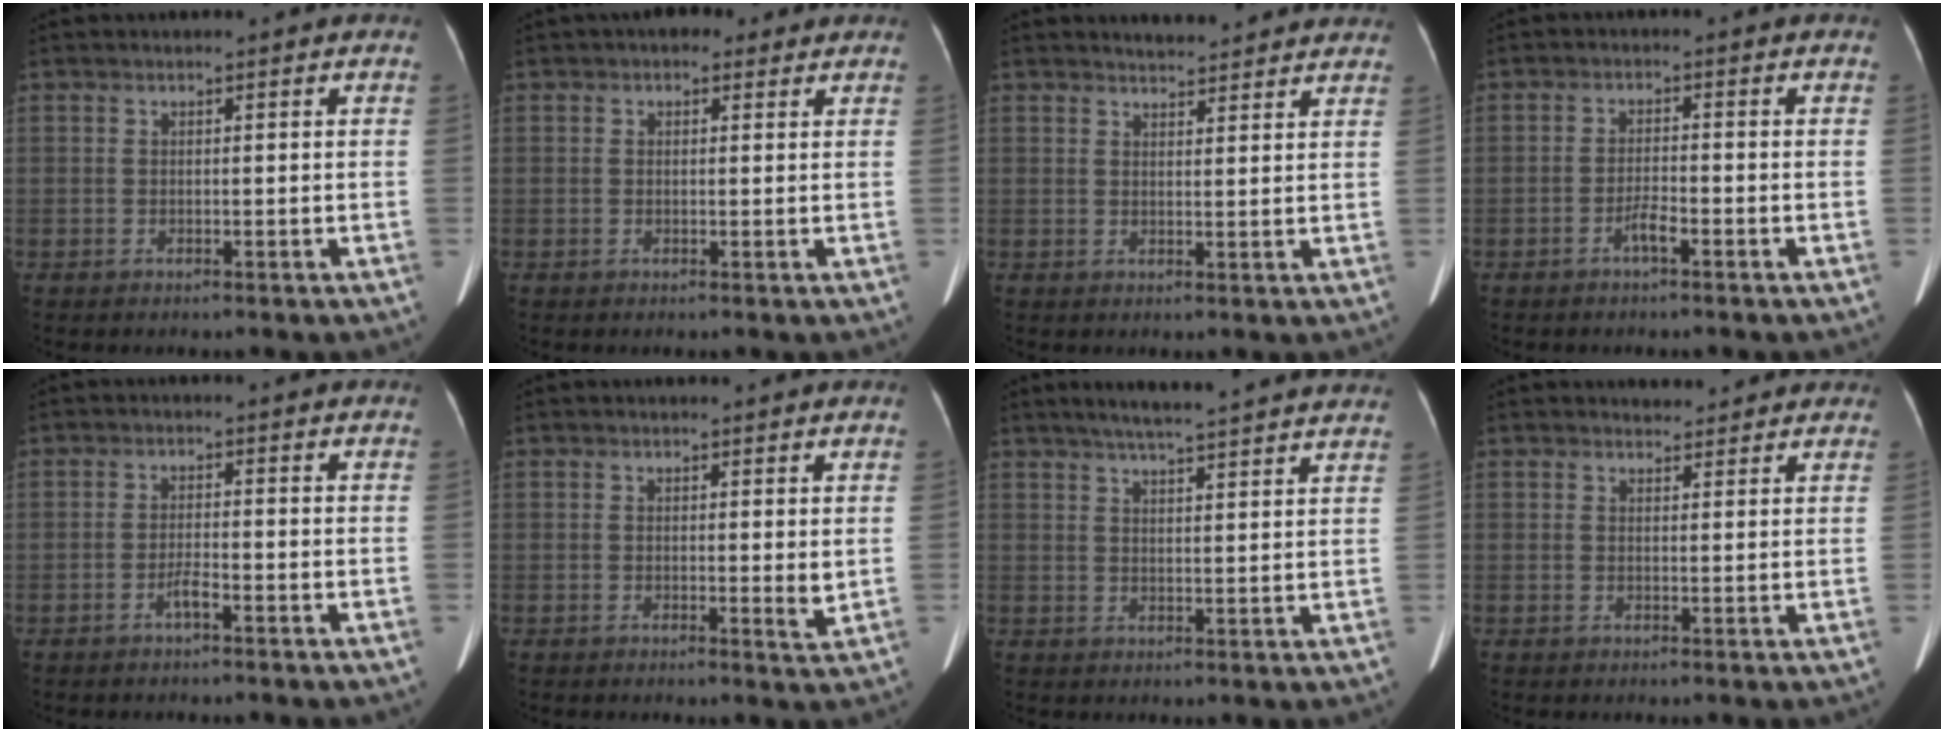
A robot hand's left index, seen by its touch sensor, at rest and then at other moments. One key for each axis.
{"total": 2.9, "fx": 1.8, "fy": 2.0, "fz": 1.2, "tx": -0.016, "ty": 0.018, "tz": 0.021}
{"total": 6.6, "fx": 6.3, "fy": 1.4, "fz": 1.6, "tx": -0.017, "ty": 0.013, "tz": 0.067}
{"total": 2.4, "fx": -1.5, "fy": 0.2, "fz": 1.8, "tx": -0.033, "ty": 0.001, "tz": -0.029}
{"total": 2.1, "fx": -1.3, "fy": 0.2, "fz": 1.6, "tx": -0.029, "ty": 0.002, "tz": -0.025}
{"total": 1.6, "fx": 0.4, "fy": 0.3, "fz": 1.6, "tx": -0.021, "ty": -0.005, "tz": 0.004}
{"total": 16.9, "fx": 15.1, "fy": 0.8, "fz": 7.4, "tx": -0.109, "ty": 0.018, "tz": 0.188}
{"total": 3.6, "fx": 3.3, "fy": 1.4, "fz": 0.3, "tx": 0.001, "ty": 0.011, "tz": 0.036}